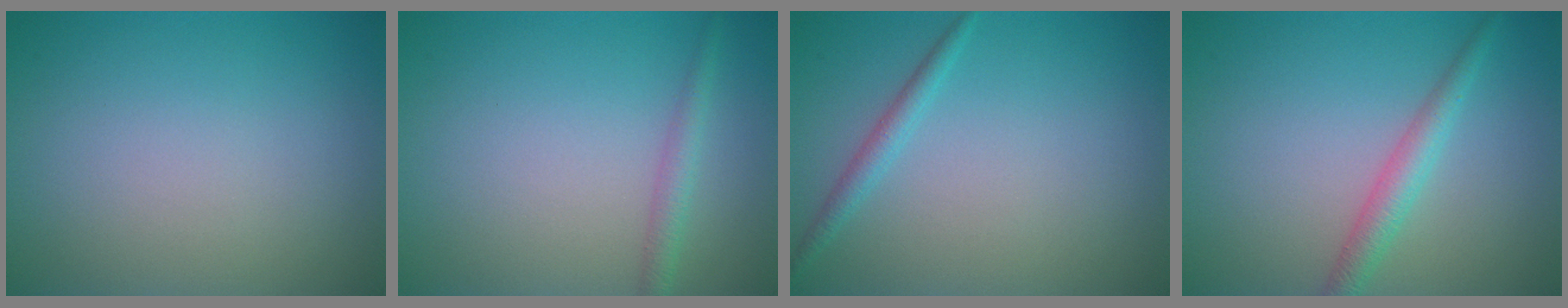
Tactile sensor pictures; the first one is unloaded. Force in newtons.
{"total": 1.7, "press": 1.7, "slide": 0.1}
{"total": 1.4, "press": 1.4, "slide": 0.1}
{"total": 2.5, "press": 2.5, "slide": 0.1}